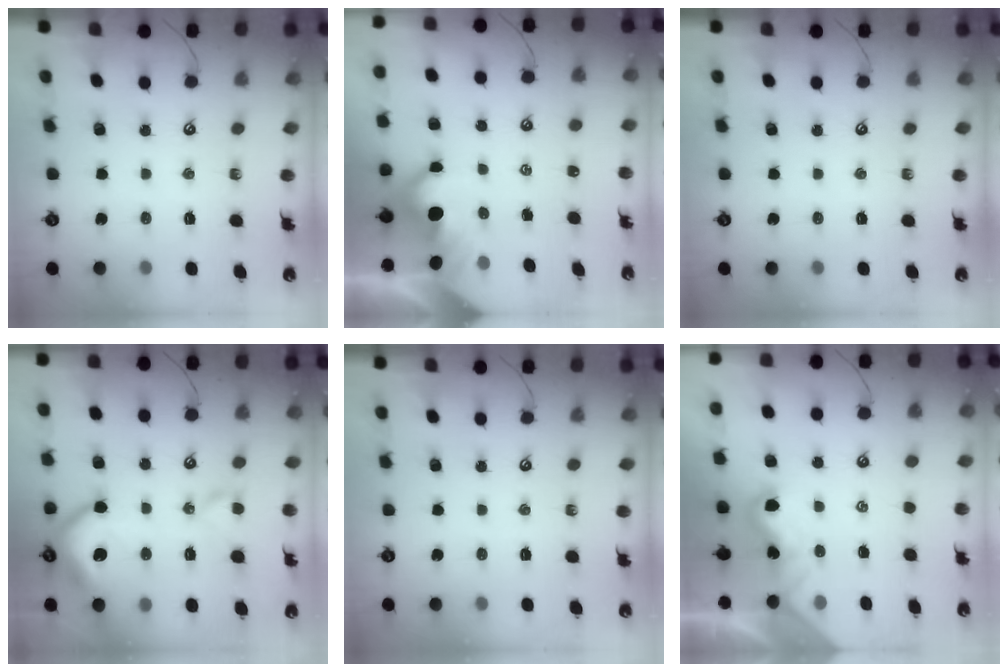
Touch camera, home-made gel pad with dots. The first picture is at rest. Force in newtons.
{"total": 6.3, "press": 6.2, "slide": 0.9}
{"total": 0.0}
{"total": 13.1, "press": 13.0, "slide": 1.7}
{"total": 0.0}
{"total": 1.3, "press": 1.3, "slide": 0.4}